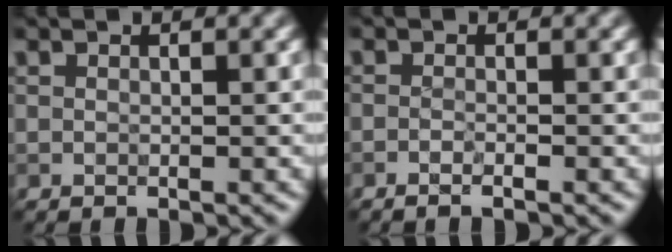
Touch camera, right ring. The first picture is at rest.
{"total": 1.0, "force": [-0.5, 0.3, 0.8], "torque": [-0.008, -0.004, -0.011]}